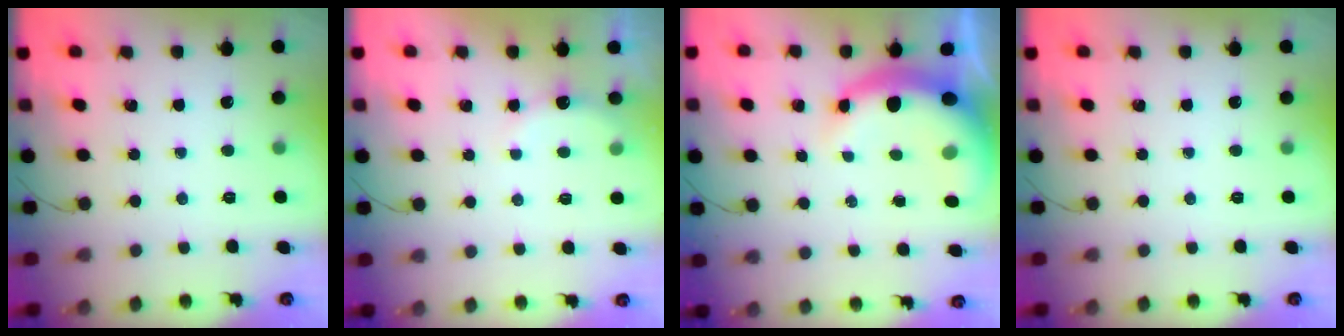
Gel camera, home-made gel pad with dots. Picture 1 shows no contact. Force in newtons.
{"total": 5.7, "press": 5.6, "slide": 1.3}
{"total": 8.4, "press": 8.2, "slide": 2.0}
{"total": 0.0}